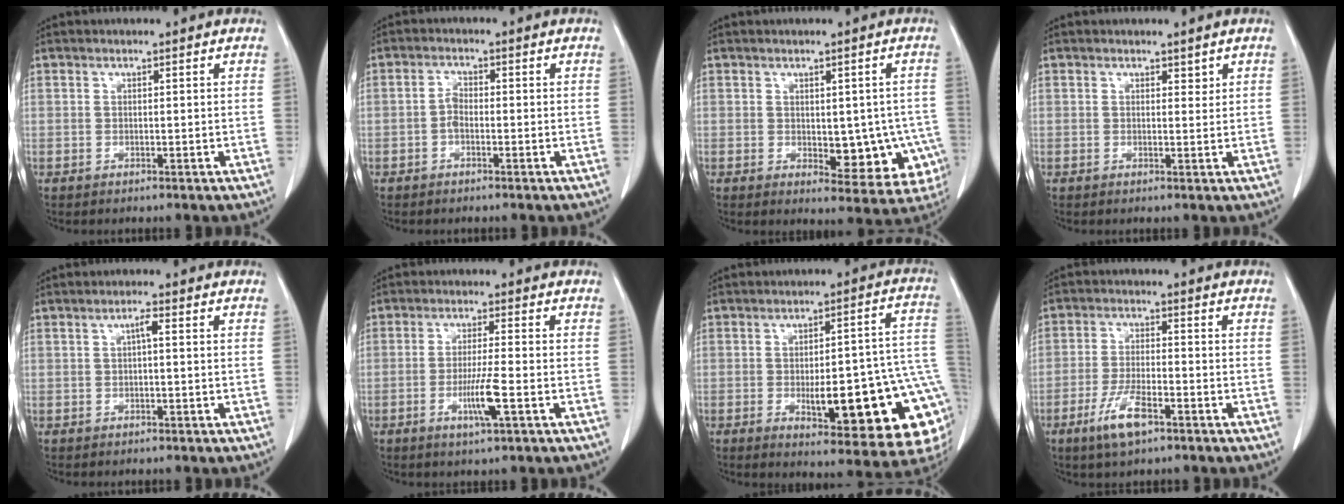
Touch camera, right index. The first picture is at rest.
{"total": 1.9, "force": [-0.7, 1.0, 1.5], "torque": [-0.025, 0.006, -0.015]}
{"total": 9.7, "force": [-1.9, 5.0, 8.1], "torque": [-0.073, 0.004, -0.013]}
{"total": 1.0, "force": [0.8, 0.5, 0.4], "torque": [-0.002, -0.003, 0.009]}
{"total": 1.7, "force": [0.3, 0.2, 1.6], "torque": [-0.029, 0.004, 0.005]}
{"total": 5.5, "force": [-2.0, -0.3, 5.2], "torque": [-0.096, -0.011, -0.037]}
{"total": 21.3, "force": [-4.8, 5.1, 20.2], "torque": [-0.168, 0.021, -0.043]}
{"total": 6.7, "force": [-3.9, 1.6, 5.2], "torque": [-0.106, -0.007, -0.068]}